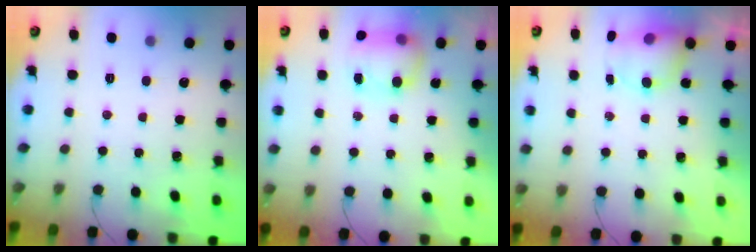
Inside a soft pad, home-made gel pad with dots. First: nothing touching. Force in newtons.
{"total": 9.8, "press": 8.8, "slide": 4.3}
{"total": 5.8, "press": 5.7, "slide": 0.8}